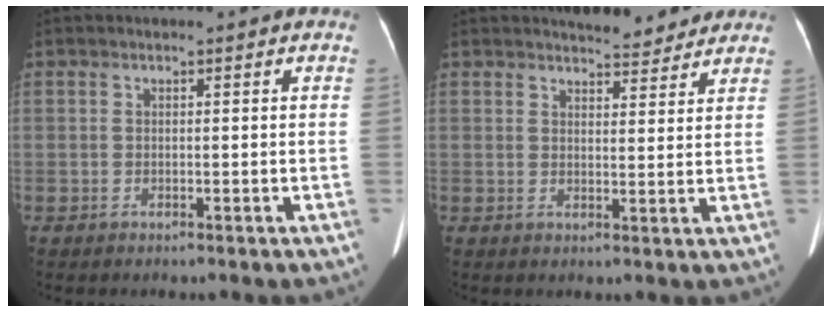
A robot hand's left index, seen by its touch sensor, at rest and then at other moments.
{"total": 5.8, "force": [5.5, 1.3, 1.2], "torque": [-0.018, 0.000, 0.066]}